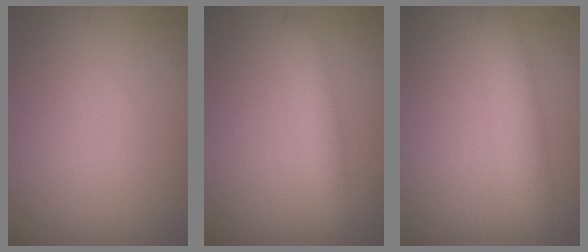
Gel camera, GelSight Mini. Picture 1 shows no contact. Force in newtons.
{"total": 2.4, "press": 2.4, "slide": 0.1}
{"total": 3.0, "press": 3.0, "slide": 0.1}